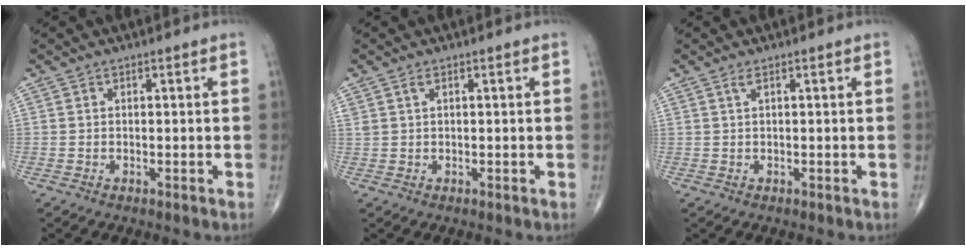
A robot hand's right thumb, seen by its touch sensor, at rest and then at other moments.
{"total": 1.1, "force": [0.7, 0.5, 0.7], "torque": [-0.015, 0.009, 0.016]}
{"total": 0.7, "force": [0.4, 0.0, 0.6], "torque": [-0.016, 0.006, 0.008]}